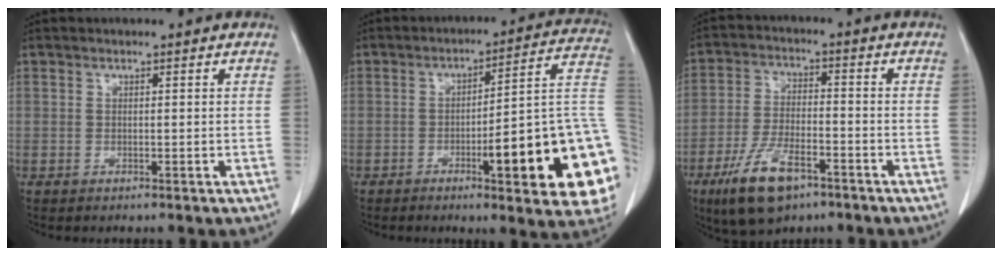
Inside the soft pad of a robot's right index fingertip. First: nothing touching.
{"total": 21.1, "force": [-5.0, 2.5, 20.3], "torque": [-0.166, 0.018, -0.058]}
{"total": 10.7, "force": [-6.4, 4.0, 7.6], "torque": [-0.159, -0.011, -0.113]}